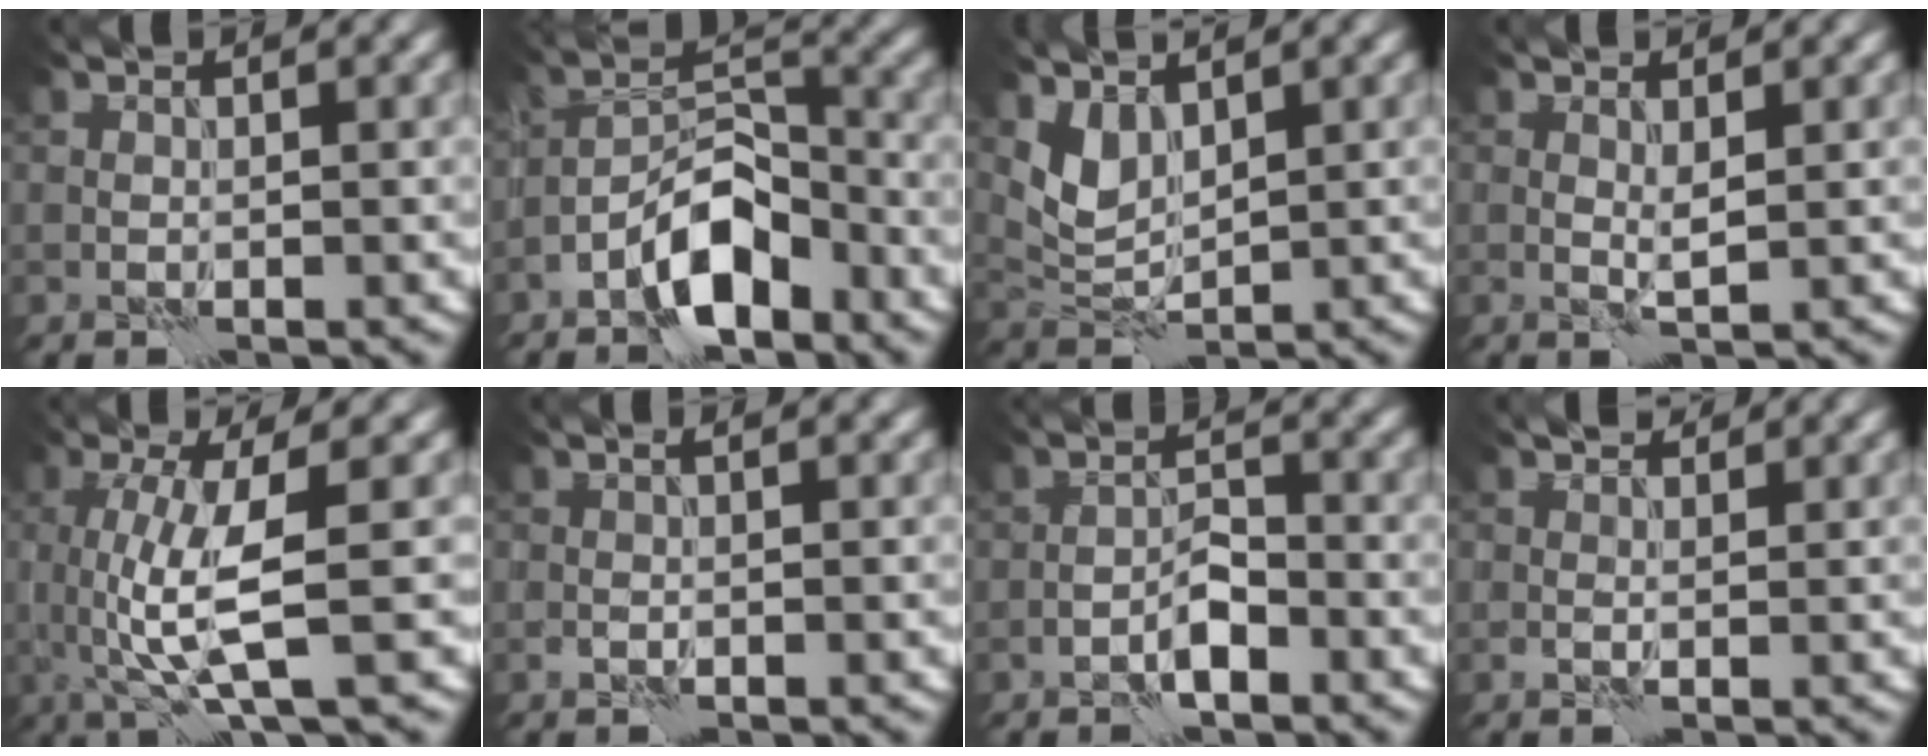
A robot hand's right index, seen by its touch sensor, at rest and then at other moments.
{"total": 6.1, "force": [-3.7, 2.6, 4.1], "torque": [-0.064, 0.014, -0.074]}
{"total": 3.0, "force": [2.2, 1.4, 1.6], "torque": [-0.041, -0.011, 0.050]}
{"total": 1.0, "force": [0.7, 0.0, 0.8], "torque": [-0.016, -0.004, 0.013]}
{"total": 6.4, "force": [0.1, 1.5, 6.2], "torque": [-0.118, -0.002, 0.004]}
{"total": 0.9, "force": [0.0, 0.1, 0.9], "torque": [-0.017, 0.004, -0.002]}
{"total": 2.1, "force": [-1.4, 0.7, 1.5], "torque": [-0.023, 0.009, -0.027]}
{"total": 1.7, "force": [1.0, 1.0, 1.0], "torque": [-0.018, -0.001, 0.011]}